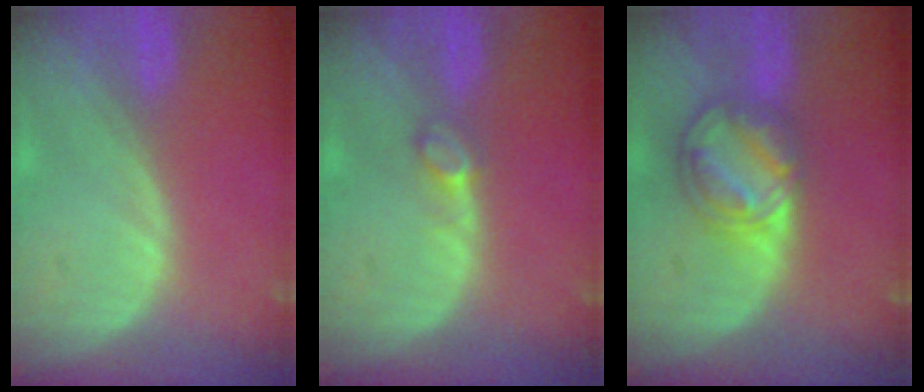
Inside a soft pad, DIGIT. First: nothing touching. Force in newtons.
{"total": 2.0, "press": 1.9, "slide": 0.2}
{"total": 8.1, "press": 7.0, "slide": 4.1}